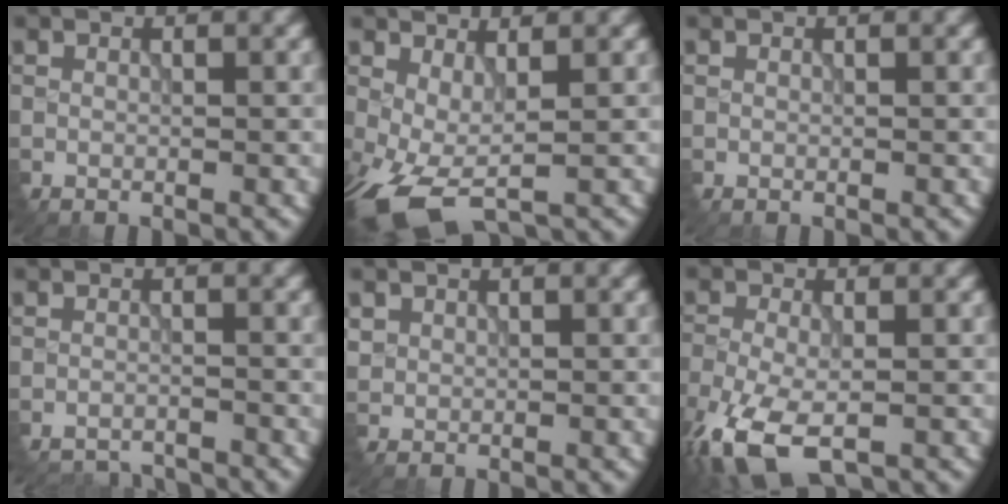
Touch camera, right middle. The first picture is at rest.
{"total": 6.0, "force": [-1.6, 2.7, 5.1], "torque": [-0.124, -0.007, -0.027]}
{"total": 0.0}
{"total": 5.2, "force": [-5.2, 0.6, 0.2], "torque": [0.003, -0.012, -0.071]}
{"total": 0.9, "force": [0.5, 0.7, -0.3], "torque": [-0.003, -0.002, 0.013]}
{"total": 8.7, "force": [-4.5, 4.4, 6.1], "torque": [-0.155, -0.036, -0.076]}